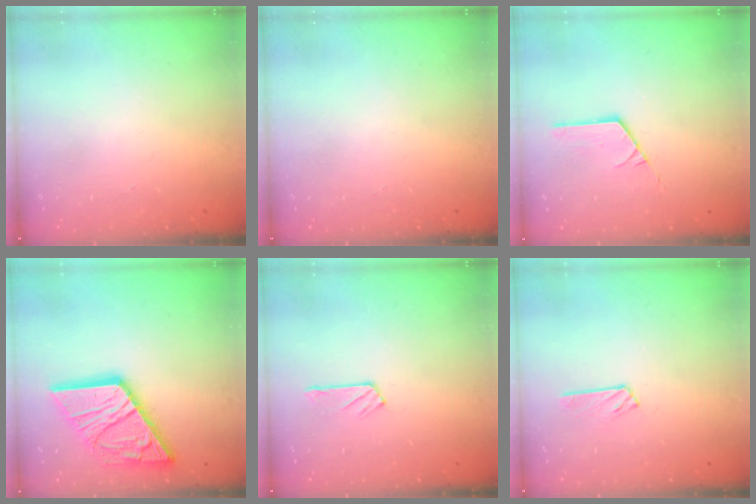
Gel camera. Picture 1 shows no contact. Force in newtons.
{"total": 0.0}
{"total": 2.3, "press": 2.3, "slide": 0.3}
{"total": 19.4, "press": 19.3, "slide": 2.2}
{"total": 5.3, "press": 5.3, "slide": 0.6}
{"total": 2.9, "press": 2.9, "slide": 0.3}